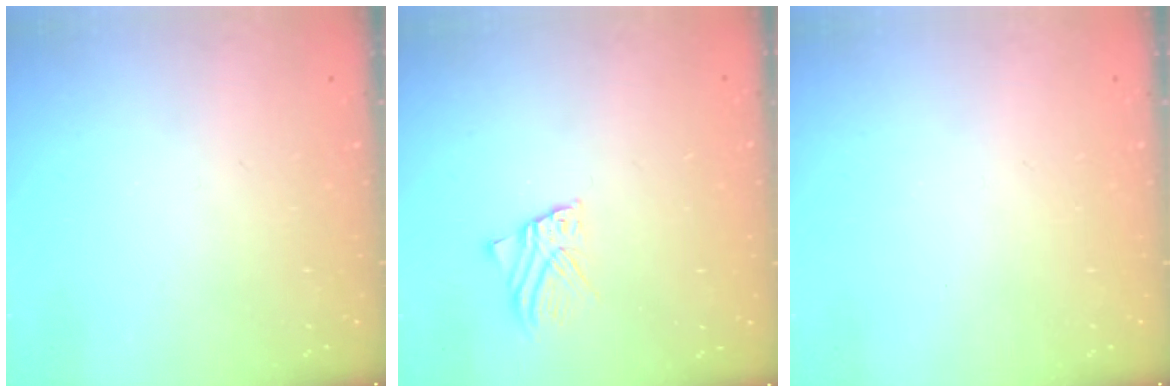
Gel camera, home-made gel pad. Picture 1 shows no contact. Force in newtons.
{"total": 2.6, "press": 2.6, "slide": 0.2}
{"total": 0.0}